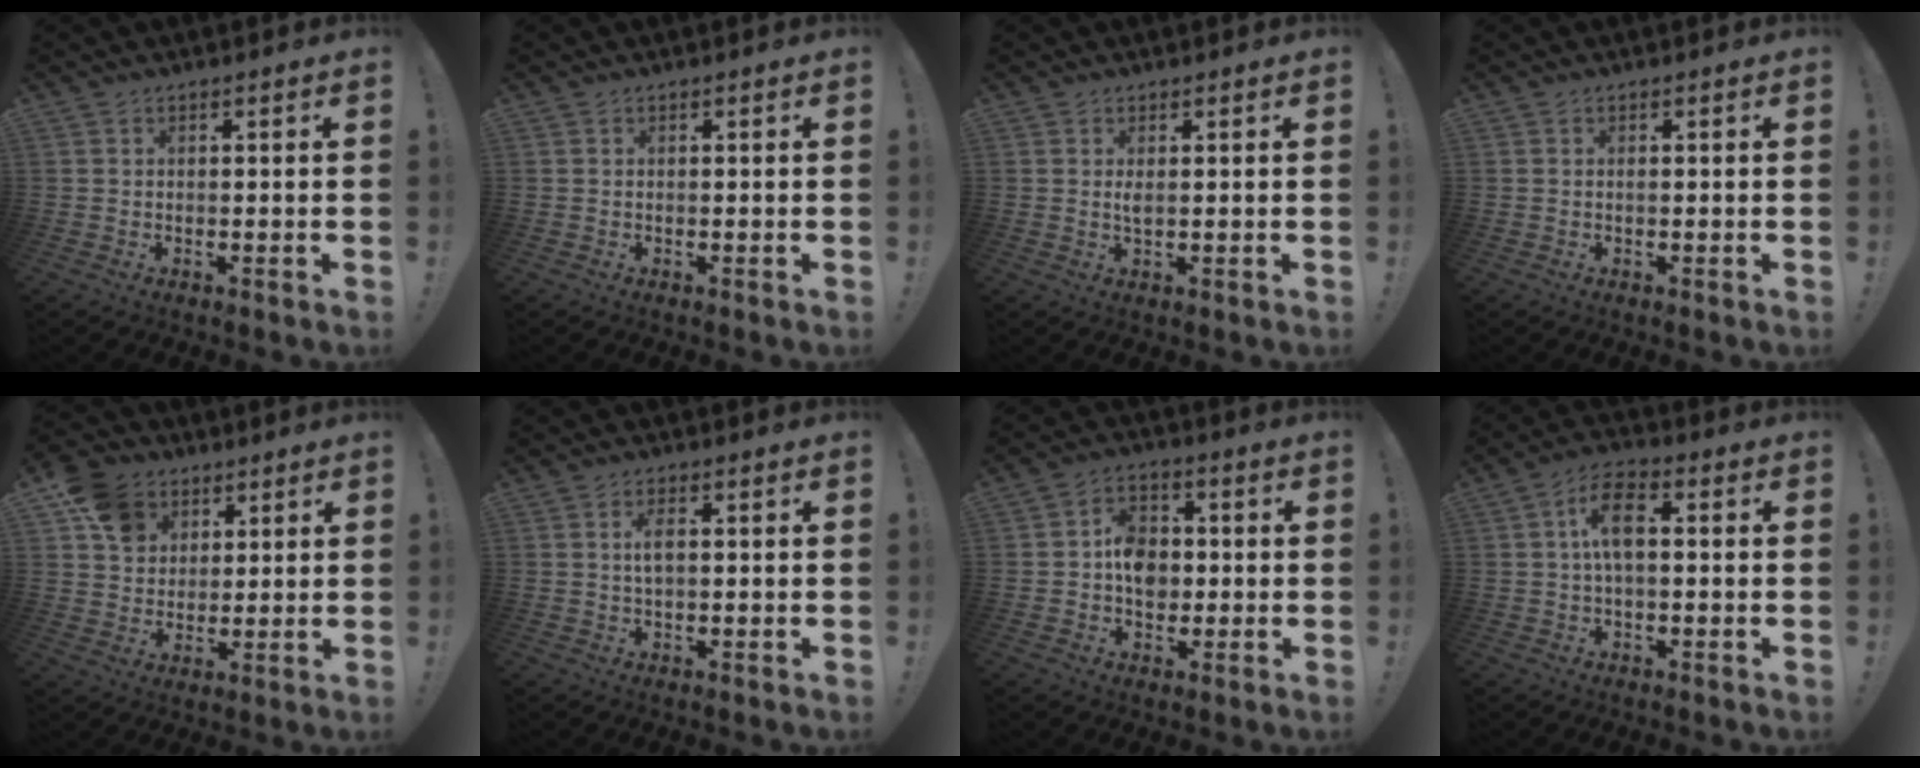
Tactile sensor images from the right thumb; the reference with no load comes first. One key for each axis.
{"total": 0.0}
{"total": 1.6, "fx": 0.3, "fy": 0.4, "fz": 1.5, "tx": -0.024, "ty": -0.002, "tz": 0.003}
{"total": 0.0}
{"total": 10.9, "fx": 4.8, "fy": 8.9, "fz": 4.1, "tx": -0.061, "ty": -0.016, "tz": 0.099}
{"total": 3.5, "fx": 0.4, "fy": 1.4, "fz": 3.1, "tx": -0.058, "ty": 0.004, "tz": 0.005}
{"total": 9.3, "fx": -0.5, "fy": 7.6, "fz": 5.2, "tx": -0.073, "ty": 0.012, "tz": -0.006}
{"total": 8.5, "fx": 0.7, "fy": 4.3, "fz": 7.4, "tx": -0.129, "ty": 0.010, "tz": 0.013}